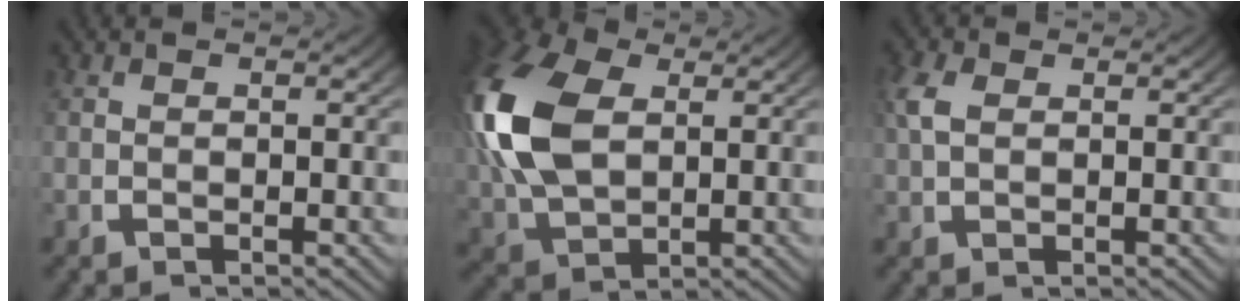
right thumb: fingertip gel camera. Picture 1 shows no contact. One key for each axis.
{"total": 11.1, "fx": 1.7, "fy": 7.6, "fz": 7.8, "tx": -0.197, "ty": -0.027, "tz": 0.046}
{"total": 2.1, "fx": 0.7, "fy": 1.4, "fz": 1.4, "tx": -0.034, "ty": 0.001, "tz": 0.017}